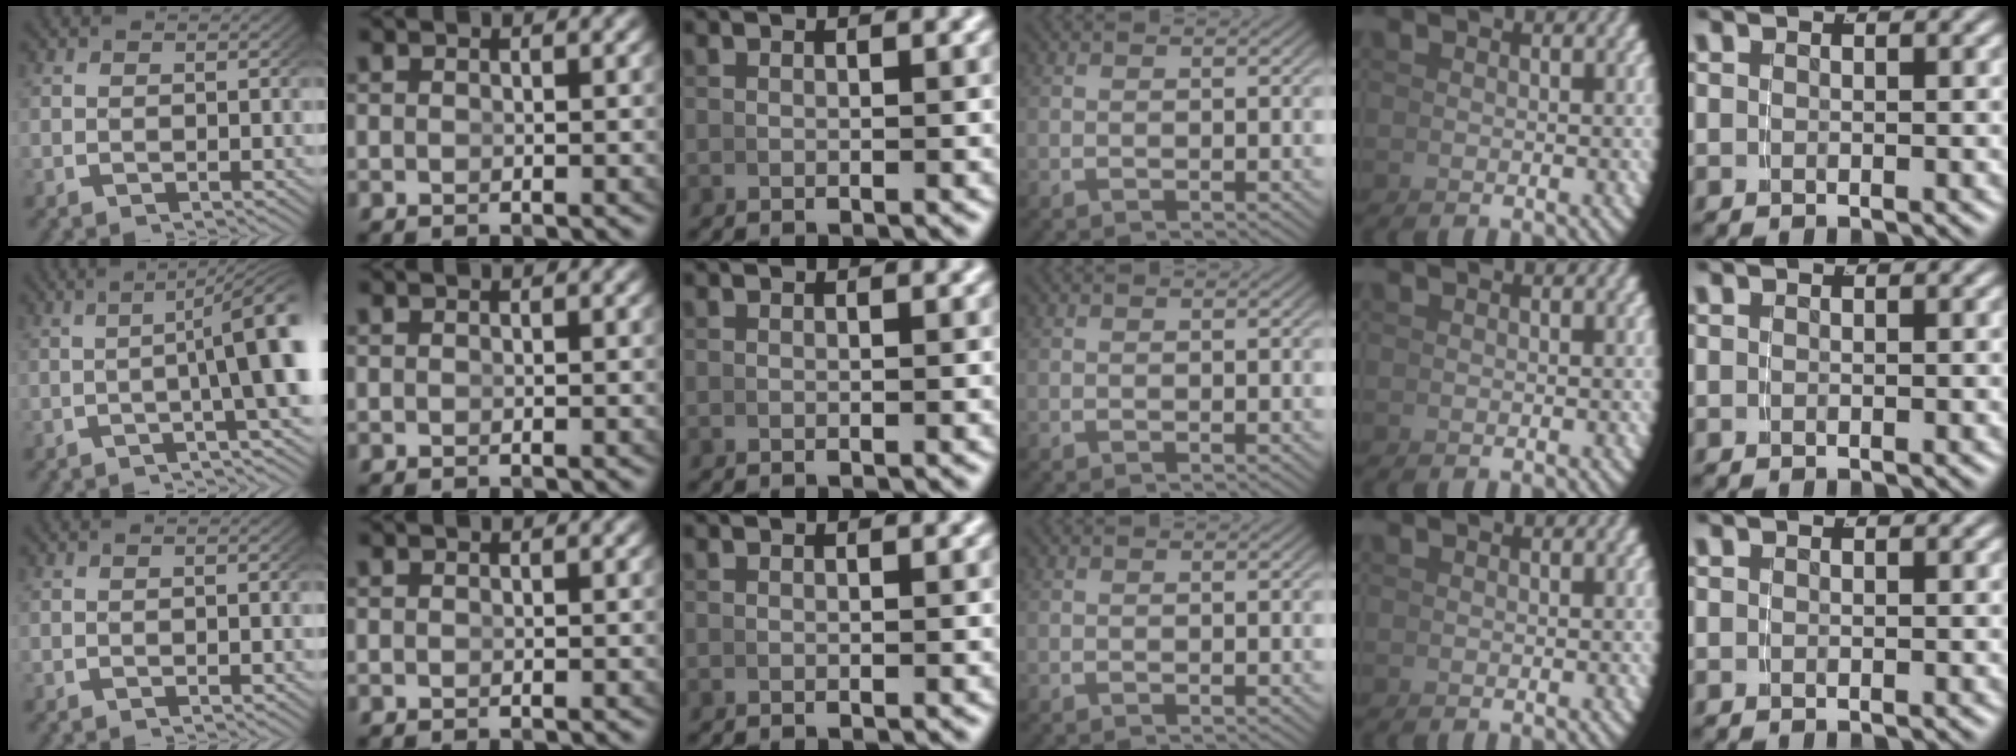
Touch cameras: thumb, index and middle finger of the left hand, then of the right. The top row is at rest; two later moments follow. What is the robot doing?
{"motion": "lift_and_place", "object": "dispenser bottle"}